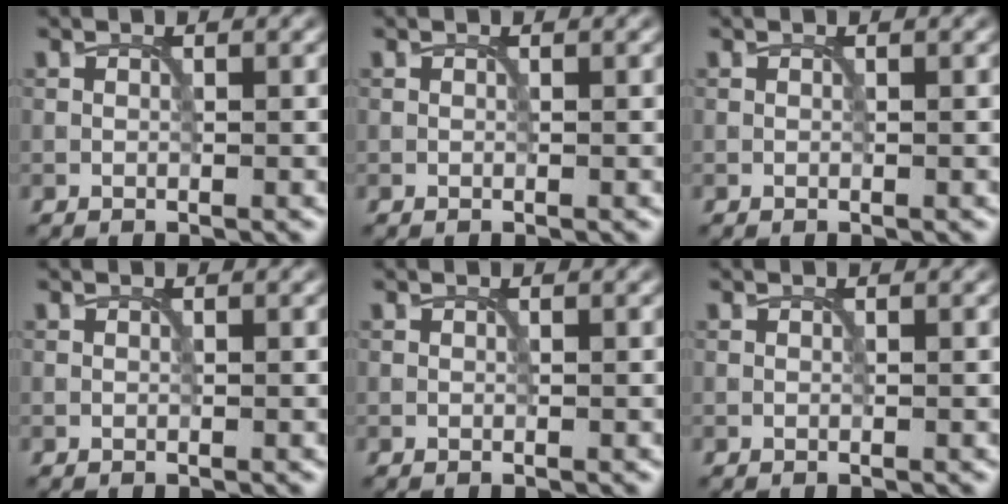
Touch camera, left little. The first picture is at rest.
{"total": 0.0}
{"total": 0.0}
{"total": 0.0}
{"total": 0.0}
{"total": 0.0}